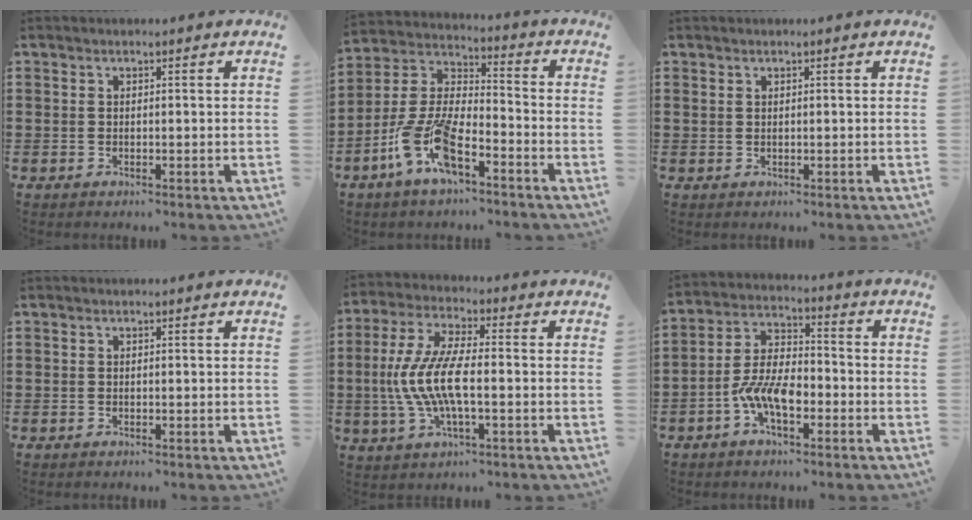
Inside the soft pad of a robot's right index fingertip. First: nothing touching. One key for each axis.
{"total": 11.3, "fx": -6.8, "fy": 4.0, "fz": 8.2, "tx": -0.200, "ty": -0.004, "tz": -0.135}
{"total": 0.6, "fx": 0.5, "fy": 0.4, "fz": 0.2, "tx": -0.006, "ty": 0.002, "tz": 0.009}
{"total": 0.0}
{"total": 9.4, "fx": -1.9, "fy": 3.1, "fz": 8.6, "tx": -0.202, "ty": -0.015, "tz": -0.044}
{"total": 7.7, "fx": -3.3, "fy": 3.6, "fz": 6.0, "tx": -0.147, "ty": -0.003, "tz": -0.071}